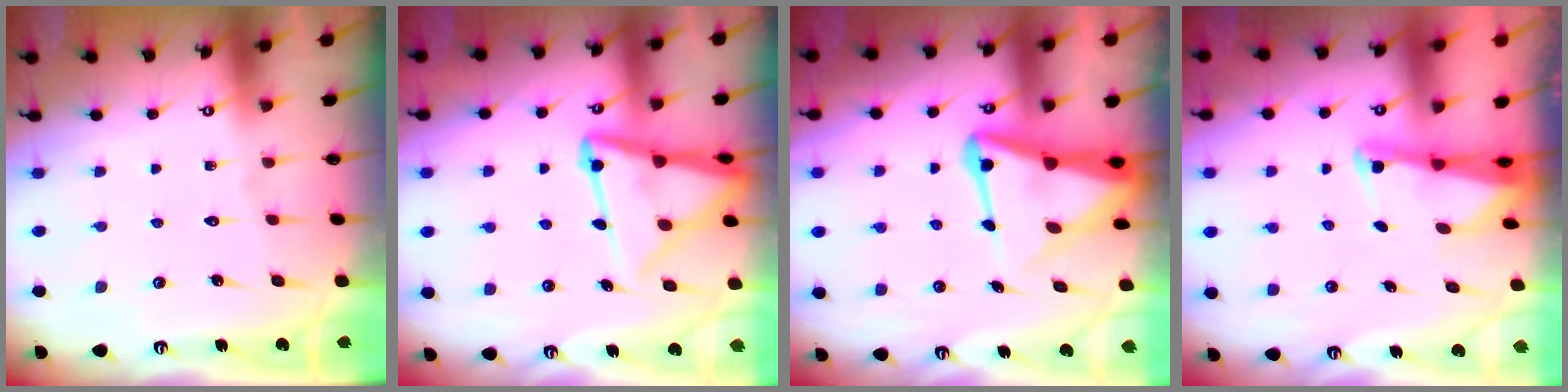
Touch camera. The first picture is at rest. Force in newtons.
{"total": 12.0, "press": 11.9, "slide": 1.2}
{"total": 10.1, "press": 10.0, "slide": 1.0}
{"total": 2.6, "press": 2.6, "slide": 0.3}